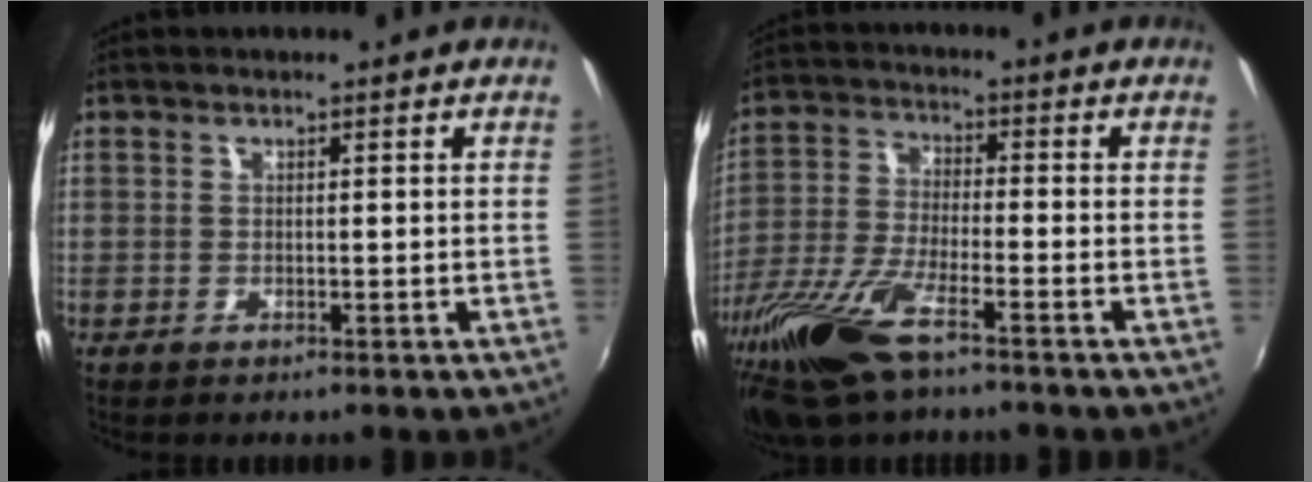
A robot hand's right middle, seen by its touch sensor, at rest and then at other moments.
{"total": 17.1, "force": [-11.4, 4.8, 11.8], "torque": [-0.259, -0.044, -0.225]}